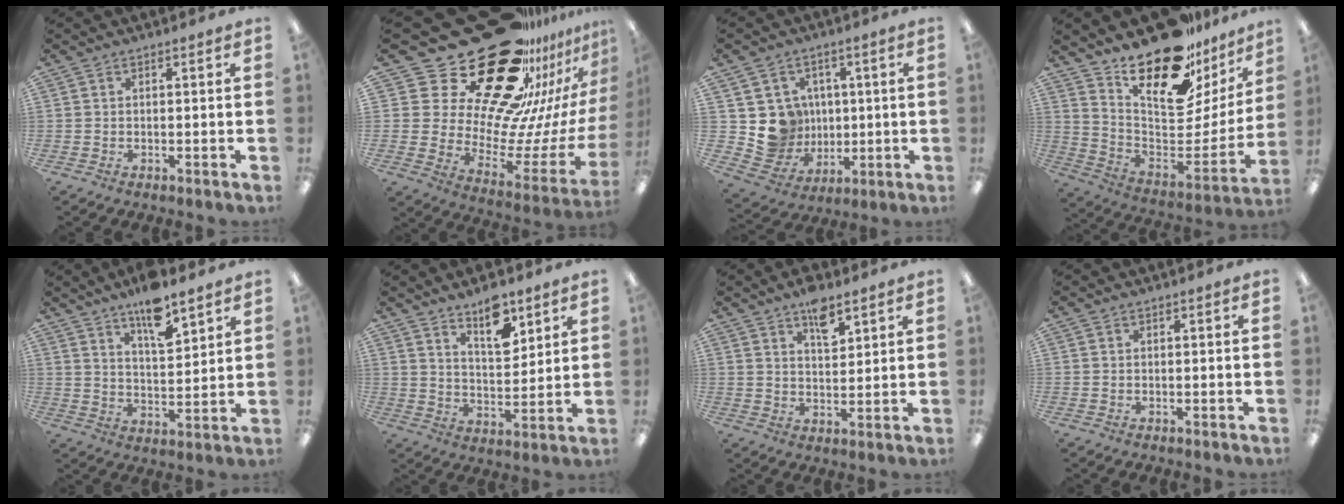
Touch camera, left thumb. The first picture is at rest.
{"total": 36.4, "force": [24.5, 17.7, 20.3], "torque": [-0.303, -0.210, 0.471]}
{"total": 10.4, "force": [2.0, 10.1, 1.6], "torque": [-0.043, -0.014, 0.055]}
{"total": 24.1, "force": [18.2, 9.6, 12.5], "torque": [-0.180, -0.136, 0.314]}
{"total": 10.8, "force": [8.4, 3.3, 6.0], "torque": [-0.091, -0.052, 0.144]}
{"total": 10.2, "force": [7.5, 4.3, 5.4], "torque": [-0.078, -0.044, 0.129]}
{"total": 7.3, "force": [5.1, 3.2, 4.1], "torque": [-0.053, -0.028, 0.087]}
{"total": 0.0}